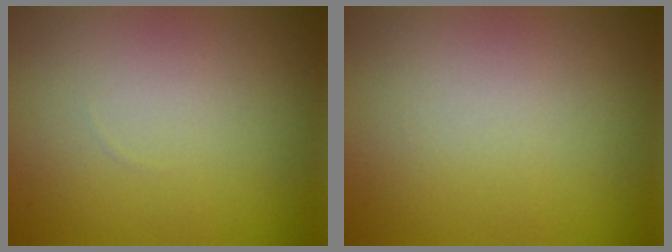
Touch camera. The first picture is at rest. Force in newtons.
{"total": 0.0}